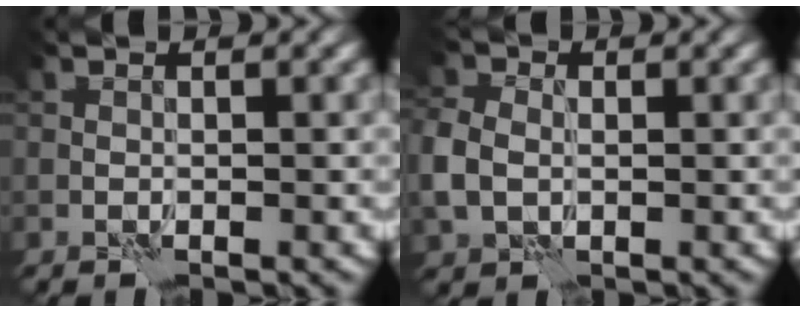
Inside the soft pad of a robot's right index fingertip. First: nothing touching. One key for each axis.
{"total": 3.9, "fx": -0.3, "fy": 3.0, "fz": 2.5, "tx": -0.069, "ty": -0.005, "tz": -0.005}